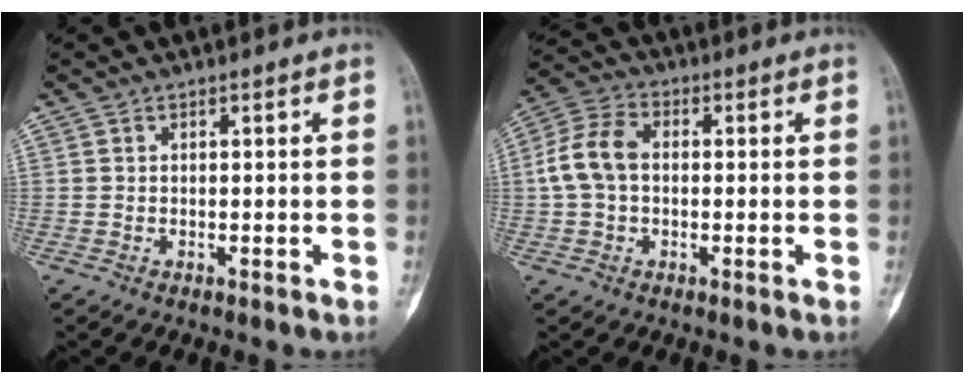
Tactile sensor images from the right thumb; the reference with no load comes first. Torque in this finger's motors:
{"motor_torque": [0.57, 1.18, 0.46, -0.45, 0.08]}